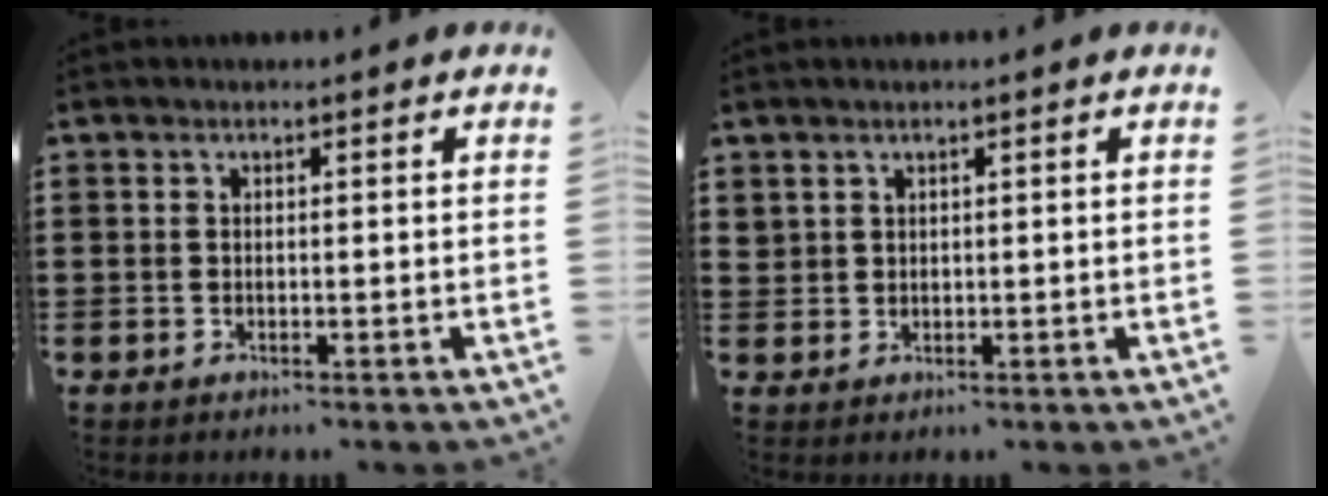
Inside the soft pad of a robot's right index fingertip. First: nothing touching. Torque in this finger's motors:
{"motor_torque": [1.04, 1.09, -0.03, 0.01]}